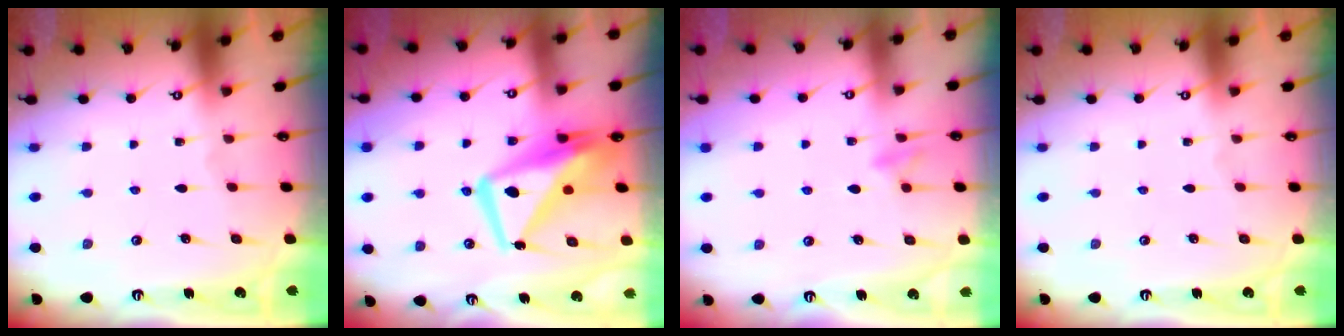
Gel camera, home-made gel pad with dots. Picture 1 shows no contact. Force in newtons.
{"total": 12.7, "press": 12.6, "slide": 1.6}
{"total": 8.8, "press": 8.6, "slide": 1.8}
{"total": 0.0}